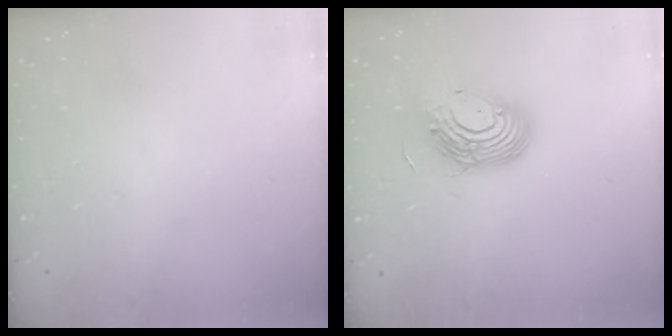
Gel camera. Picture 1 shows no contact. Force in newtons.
{"total": 12.4, "press": 12.3, "slide": 1.8}